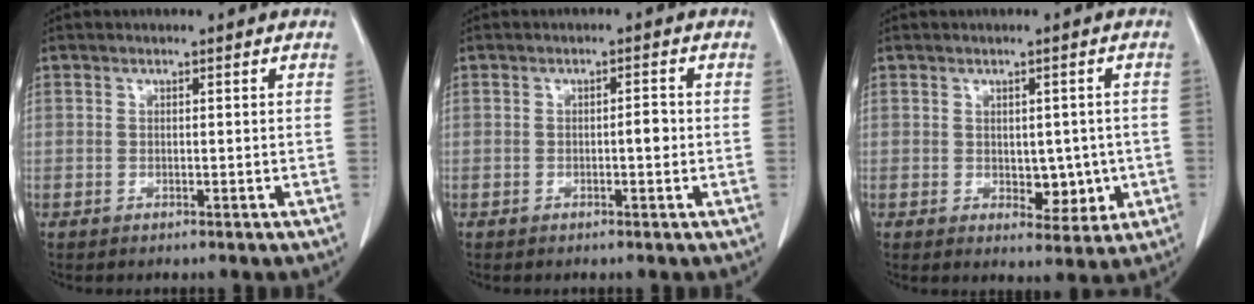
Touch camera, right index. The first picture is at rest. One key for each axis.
{"total": 1.9, "fx": -0.3, "fy": 0.5, "fz": 1.8, "tx": -0.024, "ty": 0.004, "tz": -0.007}
{"total": 5.2, "fx": -0.6, "fy": 3.1, "fz": 4.1, "tx": -0.043, "ty": 0.002, "tz": 0.003}